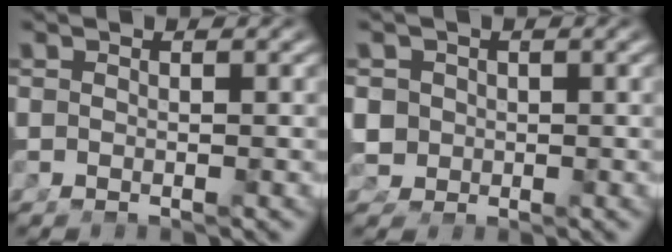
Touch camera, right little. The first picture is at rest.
{"total": 3.2, "force": [-0.3, 2.9, 1.3], "torque": [-0.032, -0.014, 0.003]}